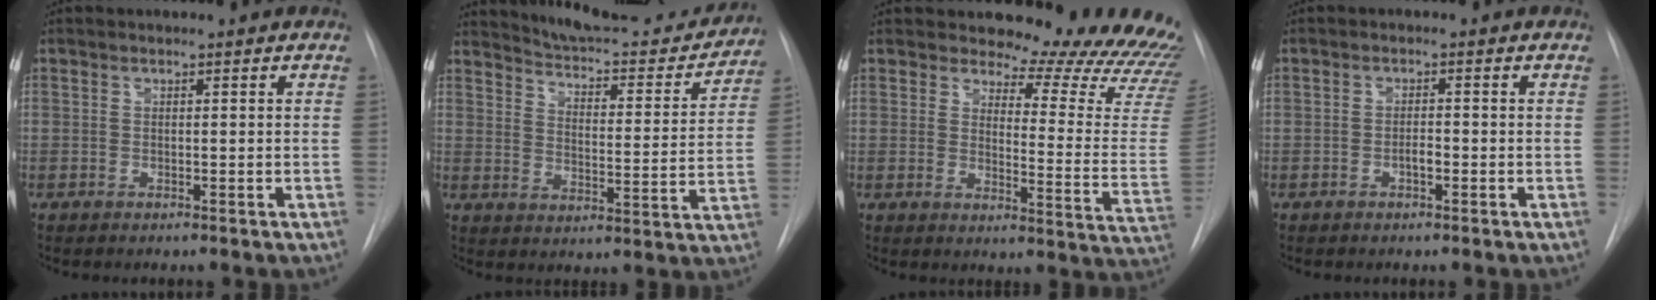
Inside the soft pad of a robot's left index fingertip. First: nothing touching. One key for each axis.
{"total": 19.7, "fx": 18.6, "fy": 3.7, "fz": 5.6, "tx": -0.069, "ty": -0.044, "tz": 0.237}
{"total": 20.2, "fx": 19.2, "fy": 4.2, "fz": 4.9, "tx": -0.033, "ty": -0.133, "tz": 0.196}
{"total": 1.4, "fx": -0.6, "fy": 0.5, "fz": 1.1, "tx": -0.019, "ty": 0.003, "tz": -0.012}